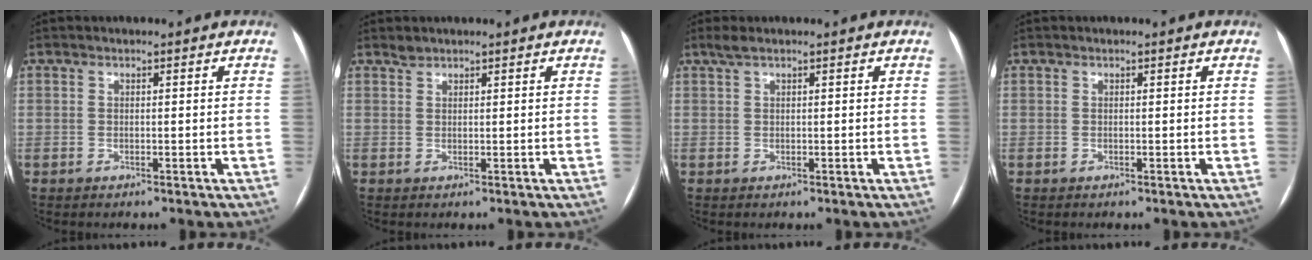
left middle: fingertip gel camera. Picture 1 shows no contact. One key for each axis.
{"total": 0.8, "fx": 0.8, "fy": 0.1, "fz": 0.0, "tx": -0.005, "ty": 0.001, "tz": 0.019}
{"total": 1.3, "fx": 0.9, "fy": 0.0, "fz": 0.9, "tx": -0.025, "ty": 0.012, "tz": 0.024}
{"total": 0.0}